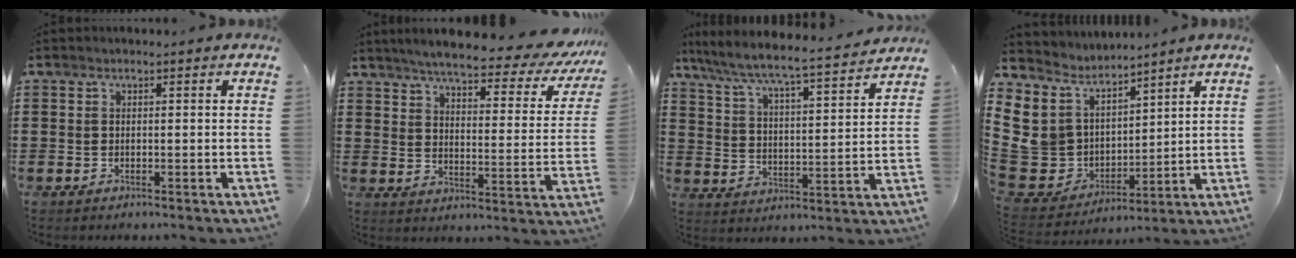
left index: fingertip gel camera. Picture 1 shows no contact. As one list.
[{"total": 6.4, "force": [5.7, 0.5, 3.0], "torque": [-0.076, -0.038, 0.093]}, {"total": 5.8, "force": [5.4, -0.2, 2.0], "torque": [-0.067, -0.043, 0.085]}, {"total": 9.1, "force": [3.6, 8.1, 1.8], "torque": [-0.105, -0.033, 0.076]}]